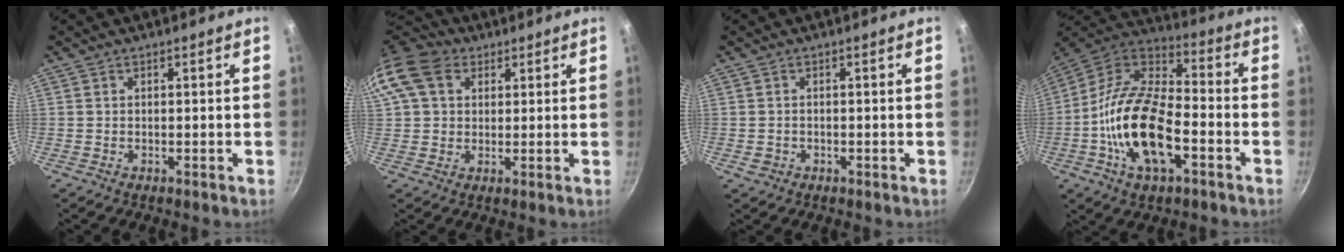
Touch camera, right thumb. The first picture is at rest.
{"total": 13.4, "force": [4.6, 10.3, 7.2], "torque": [-0.137, 0.020, 0.073]}
{"total": 1.6, "force": [-0.5, 1.4, 0.7], "torque": [-0.013, 0.002, -0.005]}
{"total": 20.5, "force": [-5.8, 10.3, 16.8], "torque": [-0.305, 0.038, -0.125]}